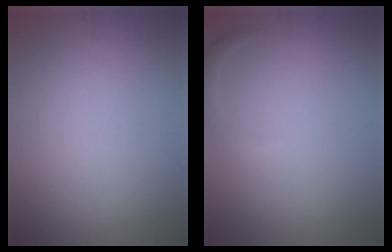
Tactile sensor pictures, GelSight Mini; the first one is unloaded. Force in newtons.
{"total": 1.3, "press": 1.2, "slide": 0.2}